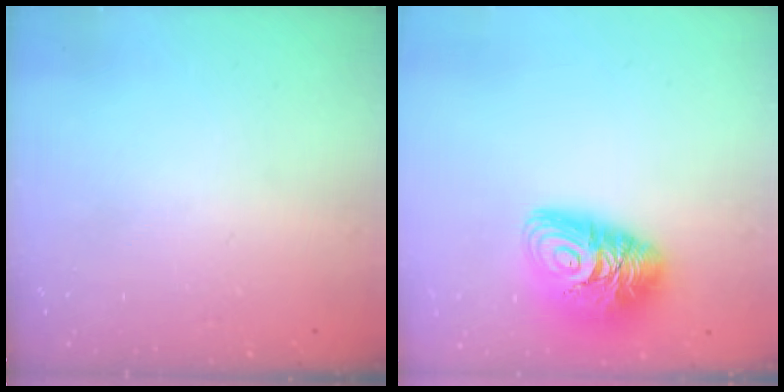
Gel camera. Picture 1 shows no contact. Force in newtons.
{"total": 14.3, "press": 14.2, "slide": 1.1}